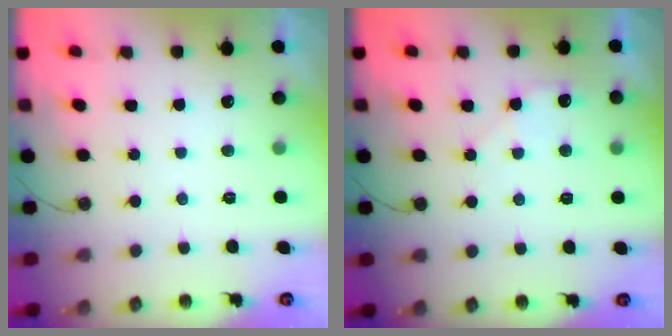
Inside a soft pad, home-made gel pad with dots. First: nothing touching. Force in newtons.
{"total": 6.7, "press": 6.6, "slide": 0.8}